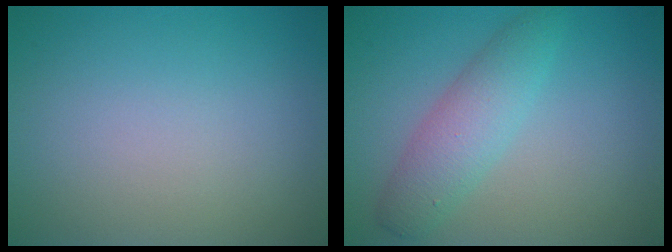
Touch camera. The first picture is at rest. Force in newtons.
{"total": 3.7, "press": 3.7, "slide": 0.0}